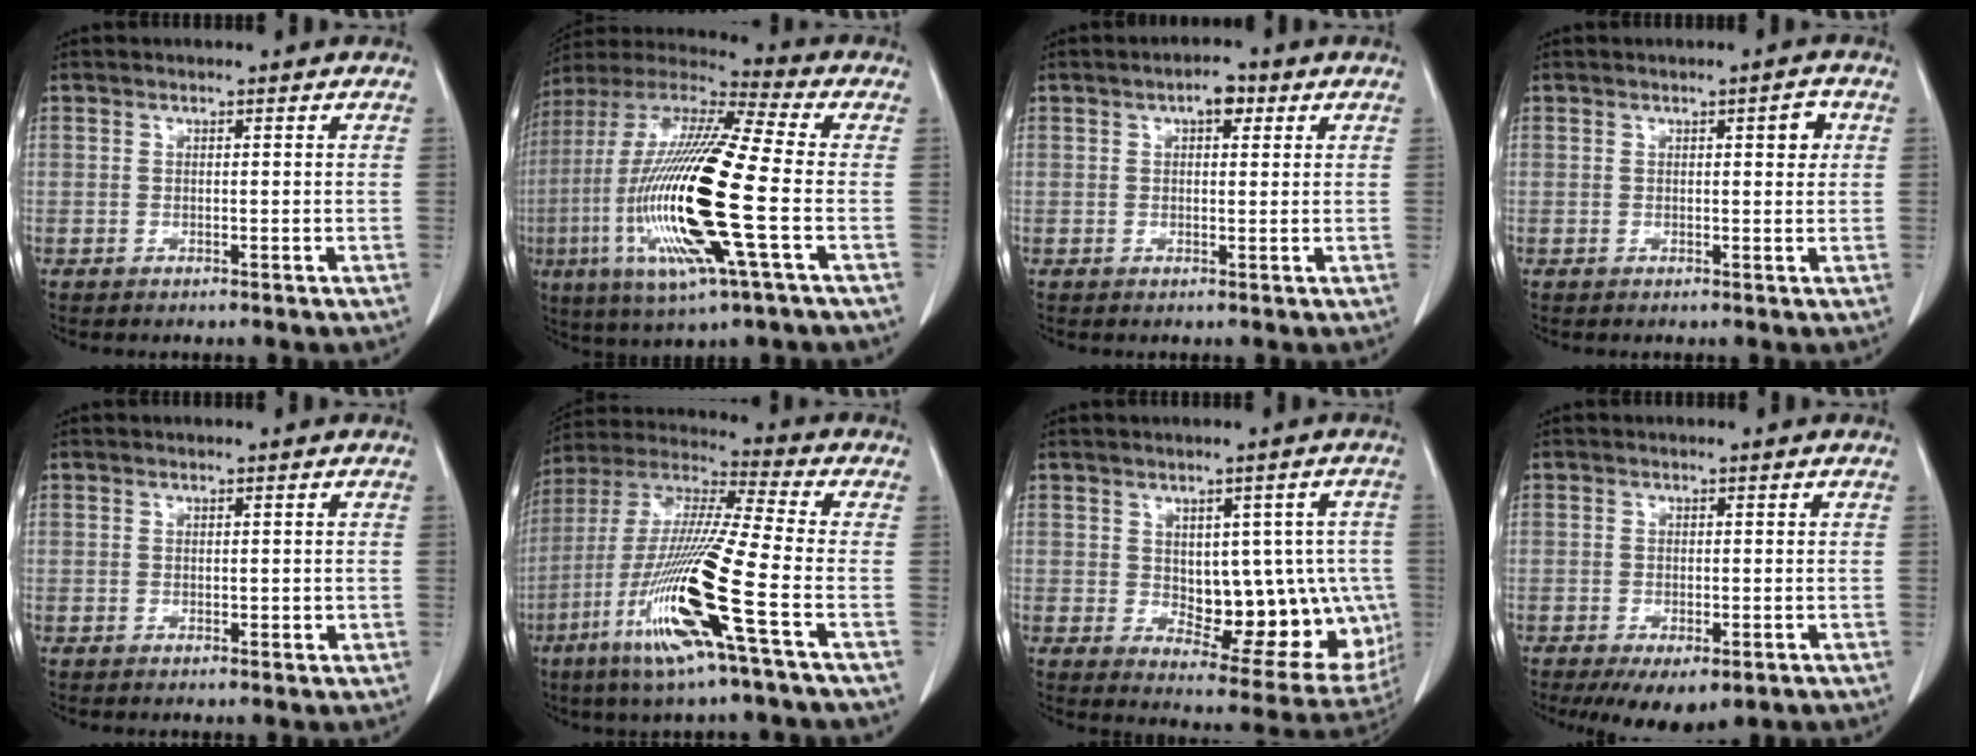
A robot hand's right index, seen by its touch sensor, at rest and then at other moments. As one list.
[{"total": 22.8, "force": [-4.5, 2.1, 22.3], "torque": [-0.489, -0.026, -0.090]}, {"total": 3.1, "force": [1.5, 1.3, 2.4], "torque": [-0.037, 0.009, 0.019]}, {"total": 2.4, "force": [0.8, 0.6, 2.1], "torque": [-0.027, 0.002, 0.010]}, {"total": 1.1, "force": [-0.1, 0.6, 0.9], "torque": [-0.010, -0.002, 0.002]}, {"total": 18.1, "force": [-7.1, -0.5, 16.6], "torque": [-0.353, -0.029, -0.144]}, {"total": 15.4, "force": [-0.6, 7.9, 13.2], "torque": [-0.150, 0.009, 0.018]}, {"total": 5.9, "force": [-3.4, 2.5, 4.1], "torque": [-0.058, -0.010, -0.047]}]